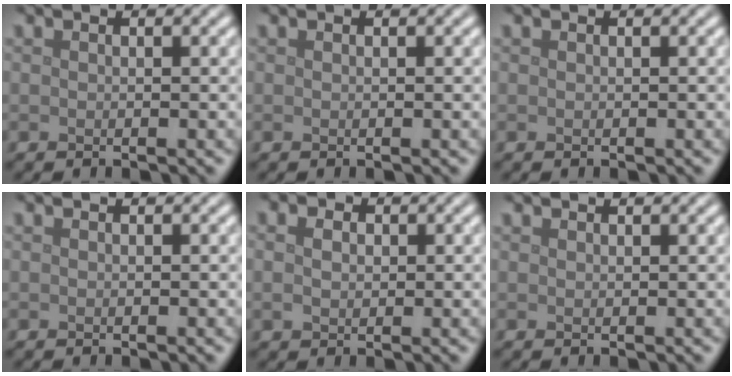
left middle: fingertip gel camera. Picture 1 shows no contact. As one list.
[{"total": 0.0}, {"total": 0.0}, {"total": 0.0}, {"total": 2.1, "force": [0.4, 1.6, 1.2], "torque": [-0.025, 0.005, 0.004]}, {"total": 0.5, "force": [0.5, 0.1, 0.0], "torque": [0.001, 0.000, 0.012]}]